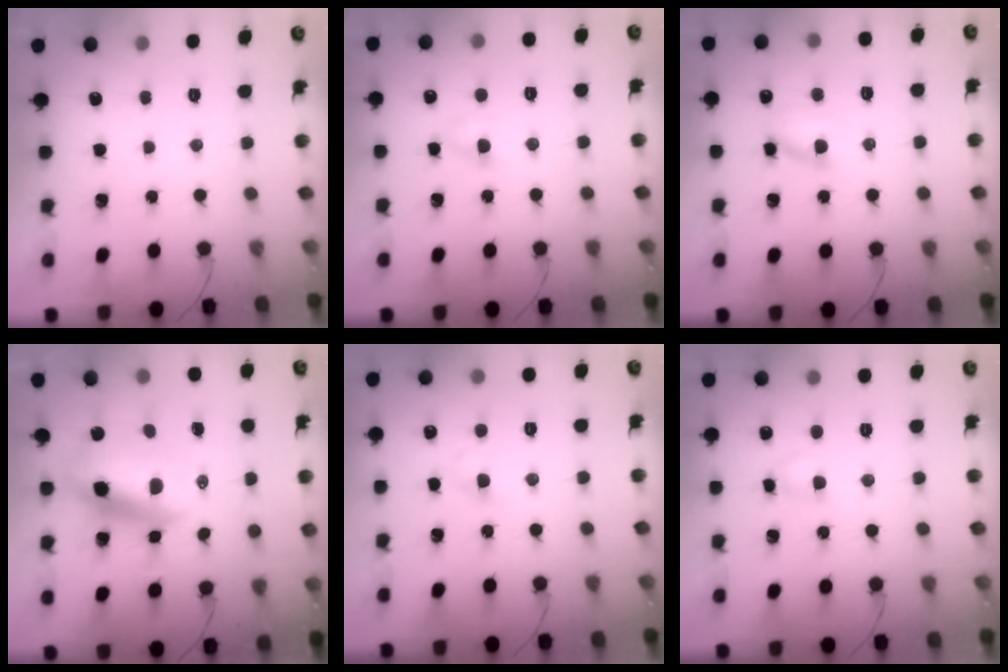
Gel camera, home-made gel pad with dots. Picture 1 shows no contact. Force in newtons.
{"total": 3.6, "press": 3.4, "slide": 1.3}
{"total": 7.6, "press": 7.5, "slide": 0.6}
{"total": 12.2, "press": 11.7, "slide": 3.4}
{"total": 2.3, "press": 2.1, "slide": 1.0}
{"total": 2.8, "press": 2.5, "slide": 1.2}